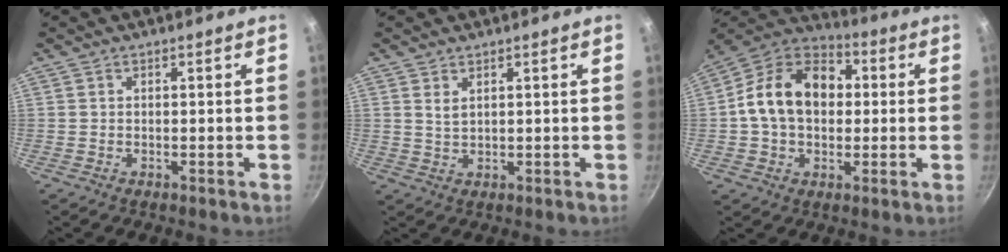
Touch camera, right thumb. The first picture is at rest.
{"total": 2.1, "force": [1.0, 1.1, 1.5], "torque": [-0.025, -0.008, 0.022]}
{"total": 17.2, "force": [1.4, 12.6, 11.6], "torque": [-0.167, 0.033, 0.005]}